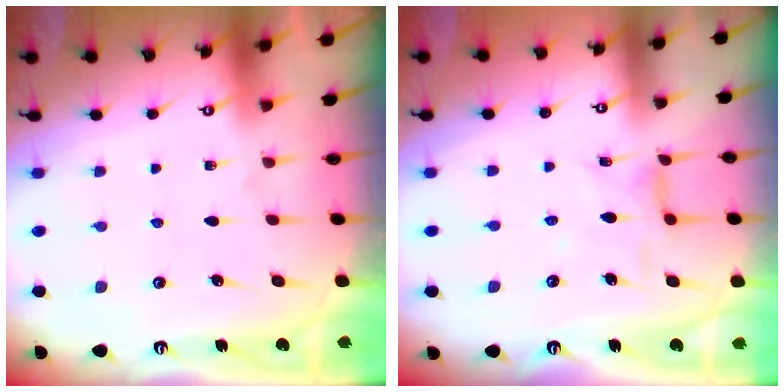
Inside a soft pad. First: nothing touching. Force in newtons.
{"total": 3.1, "press": 3.1, "slide": 0.4}